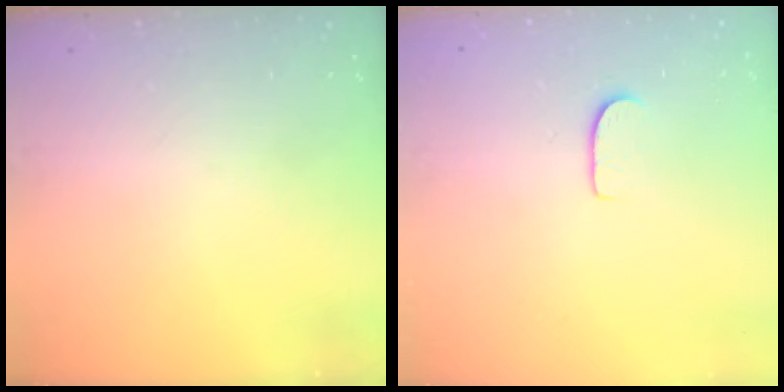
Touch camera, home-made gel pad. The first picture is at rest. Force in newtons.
{"total": 6.1, "press": 6.1, "slide": 0.5}